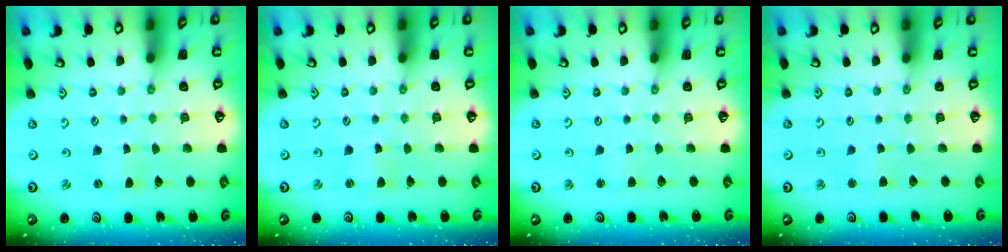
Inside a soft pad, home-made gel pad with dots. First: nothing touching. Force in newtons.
{"total": 1.0, "press": 1.0, "slide": 0.2}
{"total": 2.5, "press": 2.5, "slide": 0.2}
{"total": 2.1, "press": 2.0, "slide": 0.4}